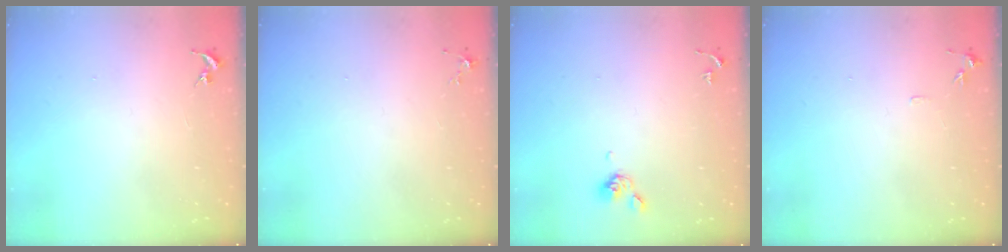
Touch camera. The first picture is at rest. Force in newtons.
{"total": 4.5, "press": 4.4, "slide": 0.6}
{"total": 5.4, "press": 5.2, "slide": 1.4}
{"total": 4.8, "press": 4.8, "slide": 0.7}